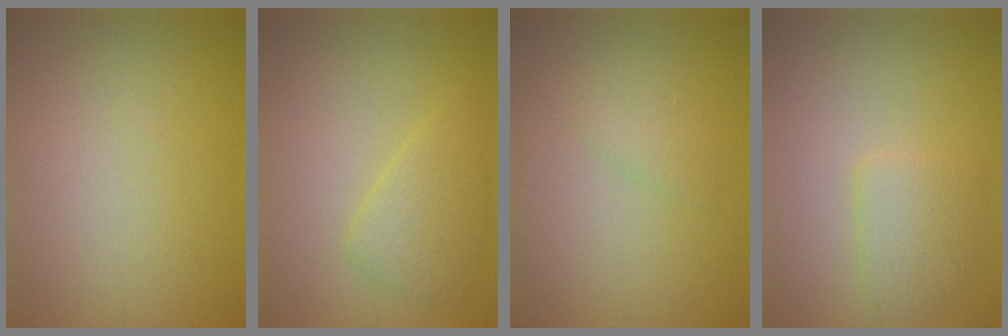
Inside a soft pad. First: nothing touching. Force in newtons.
{"total": 2.8, "press": 2.8, "slide": 0.2}
{"total": 1.3, "press": 1.3, "slide": 0.1}
{"total": 2.4, "press": 2.4, "slide": 0.2}